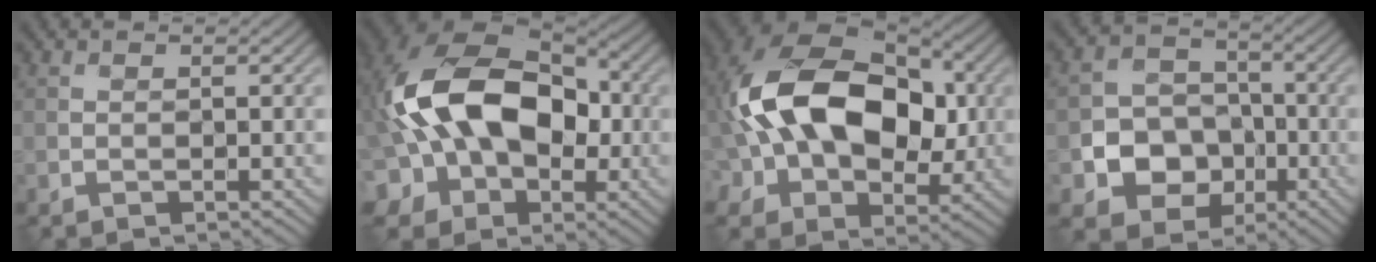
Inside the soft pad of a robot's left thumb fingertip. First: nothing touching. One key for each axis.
{"total": 17.6, "fx": -0.2, "fy": 11.9, "fz": 13.0, "tx": -0.235, "ty": 0.001, "tz": -0.007}
{"total": 18.4, "fx": 2.0, "fy": 12.4, "fz": 13.5, "tx": -0.250, "ty": 0.004, "tz": 0.037}
{"total": 9.0, "fx": -2.9, "fy": 7.6, "fz": 3.9, "tx": -0.077, "ty": -0.019, "tz": -0.080}